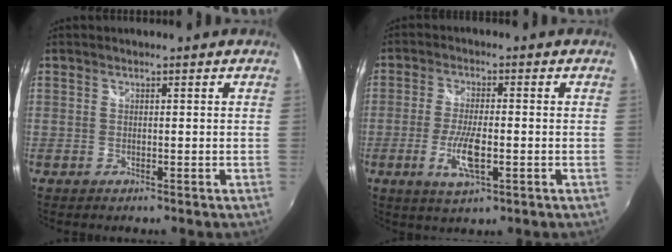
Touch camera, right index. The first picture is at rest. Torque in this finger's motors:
{"motor_torque": [0.84, 0.32, 0.45, 0.11]}